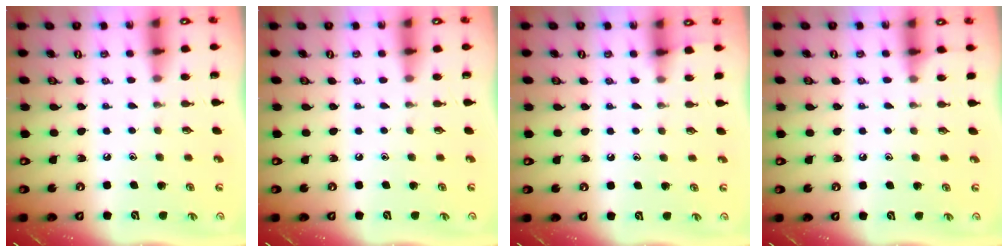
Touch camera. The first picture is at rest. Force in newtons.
{"total": 0.0}
{"total": 2.8, "press": 2.8, "slide": 0.5}
{"total": 4.4, "press": 4.4, "slide": 0.6}